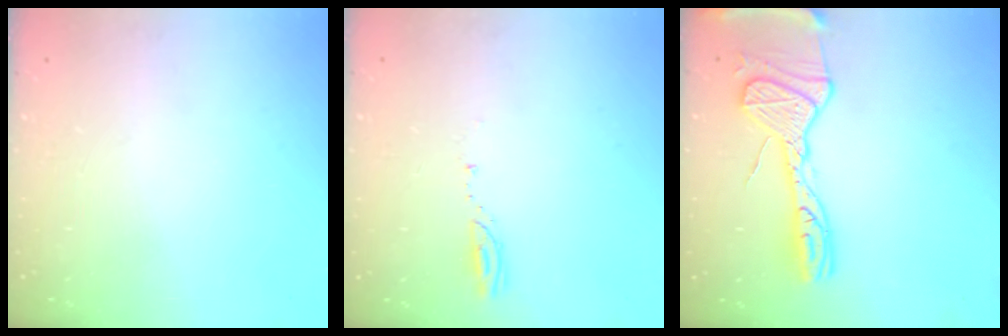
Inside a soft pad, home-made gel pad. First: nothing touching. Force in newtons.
{"total": 3.3, "press": 3.3, "slide": 0.3}
{"total": 16.8, "press": 16.7, "slide": 1.7}